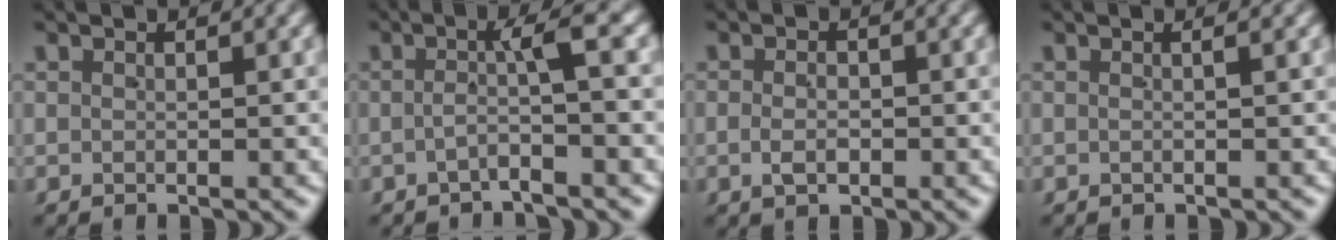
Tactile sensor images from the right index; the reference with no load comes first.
{"total": 2.6, "force": [-0.9, -0.6, 2.3], "torque": [-0.039, 0.001, -0.012]}
{"total": 1.9, "force": [-1.0, 1.0, 1.3], "torque": [-0.026, -0.006, -0.012]}
{"total": 0.6, "force": [-0.1, -0.3, 0.5], "torque": [-0.009, 0.001, -0.001]}